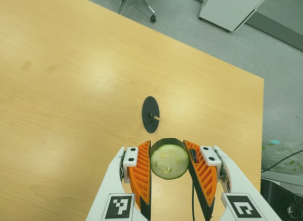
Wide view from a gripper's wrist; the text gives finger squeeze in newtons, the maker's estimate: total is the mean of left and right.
{"total": 9.5, "left": 8.8, "right": 10.2}